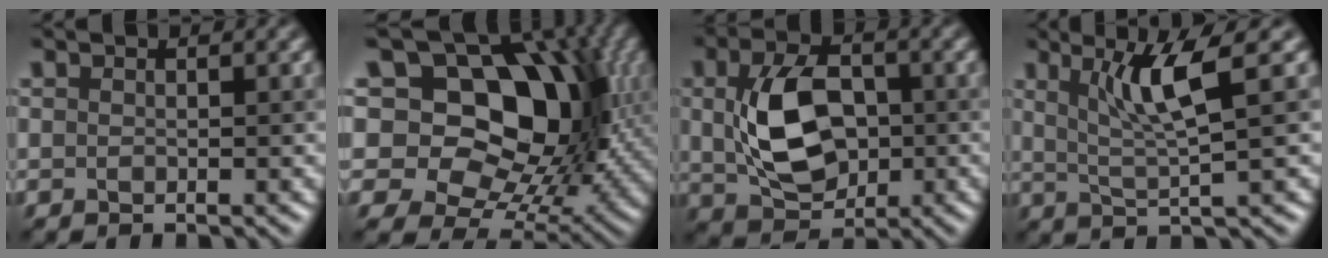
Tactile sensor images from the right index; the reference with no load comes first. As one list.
[{"total": 14.0, "force": [4.3, 9.1, 9.8], "torque": [-0.128, 0.019, 0.067]}, {"total": 7.1, "force": [0.1, 4.8, 5.2], "torque": [-0.117, -0.002, 0.009]}, {"total": 4.6, "force": [2.1, 0.5, 4.1], "torque": [-0.088, -0.002, 0.045]}]